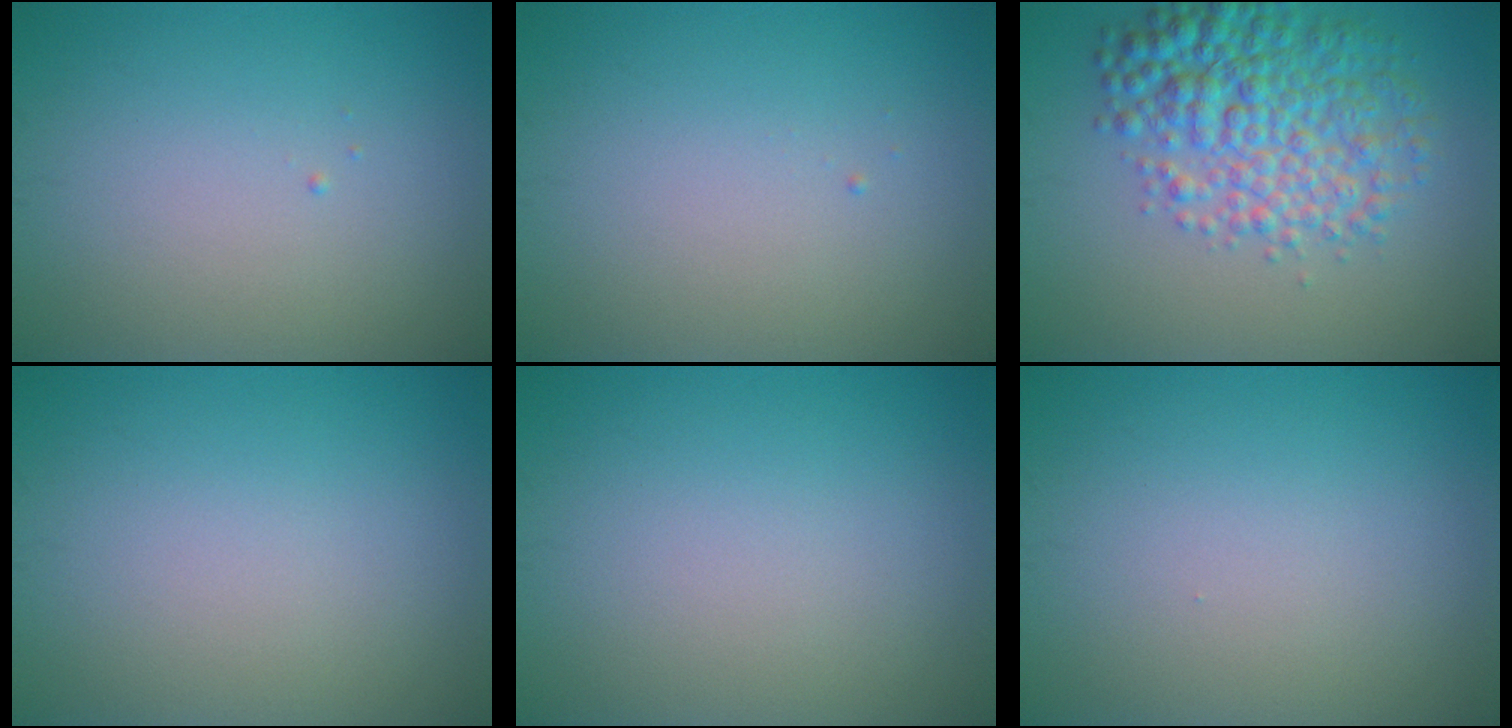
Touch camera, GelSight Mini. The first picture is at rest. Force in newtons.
{"total": 0.0}
{"total": 6.9, "press": 6.9, "slide": 0.1}
{"total": 0.0}
{"total": 0.0}
{"total": 0.0}